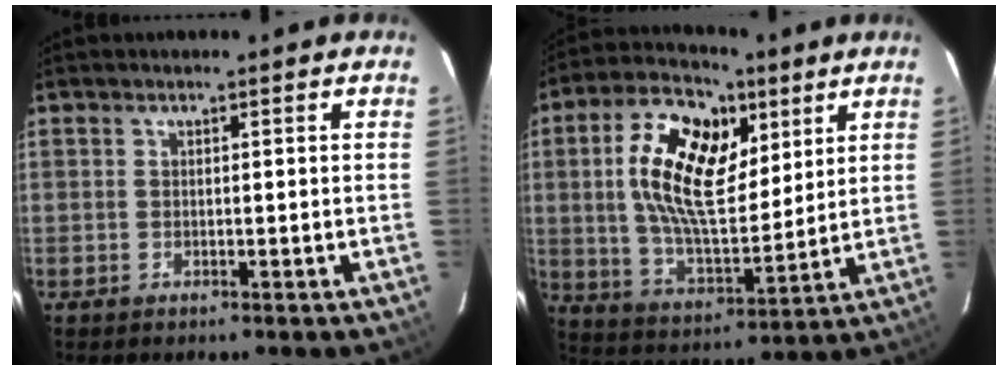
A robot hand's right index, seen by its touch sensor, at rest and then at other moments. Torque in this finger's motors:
{"motor_torque": [1.52, 0.62, 0.59, 0.12]}